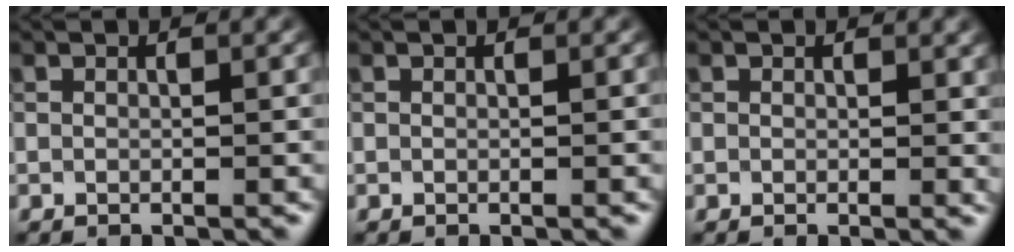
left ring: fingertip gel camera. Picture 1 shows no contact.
{"total": 0.0}
{"total": 1.6, "force": [0.8, 1.3, 0.4], "torque": [-0.001, -0.005, 0.010]}